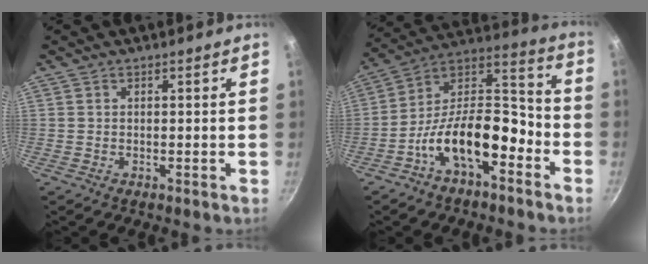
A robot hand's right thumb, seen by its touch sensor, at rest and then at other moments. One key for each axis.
{"total": 16.9, "fx": -7.6, "fy": 8.2, "fz": 12.6, "tx": -0.180, "ty": 0.077, "tz": -0.147}